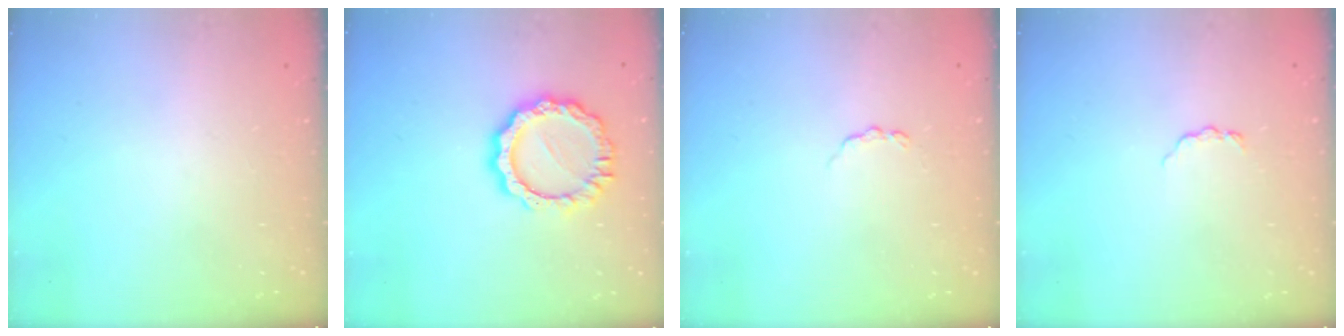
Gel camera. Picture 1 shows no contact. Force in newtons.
{"total": 11.8, "press": 11.7, "slide": 0.9}
{"total": 3.0, "press": 3.0, "slide": 0.4}
{"total": 3.6, "press": 3.5, "slide": 0.5}